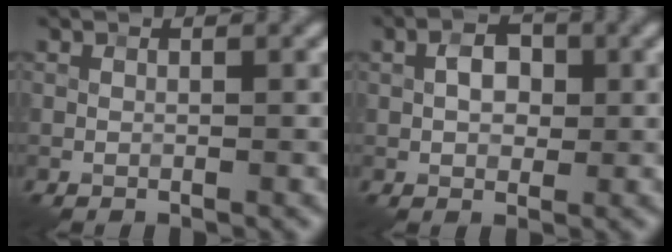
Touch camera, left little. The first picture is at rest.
{"total": 2.9, "force": [0.3, 2.0, 2.1], "torque": [-0.037, 0.005, 0.002]}